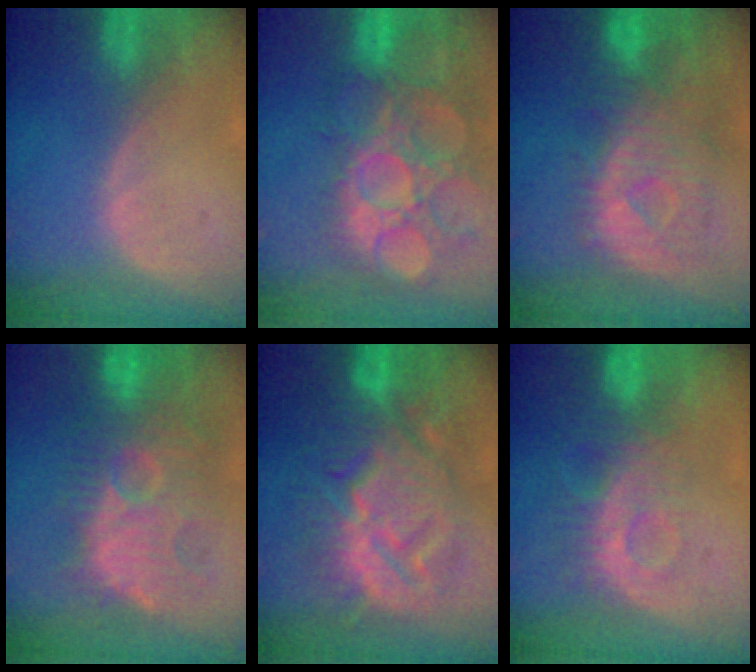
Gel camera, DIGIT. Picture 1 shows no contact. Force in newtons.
{"total": 15.0, "press": 12.6, "slide": 8.2}
{"total": 10.6, "press": 9.5, "slide": 4.6}
{"total": 12.1, "press": 11.7, "slide": 2.9}
{"total": 13.9, "press": 13.8, "slide": 1.3}
{"total": 9.2, "press": 8.1, "slide": 4.3}